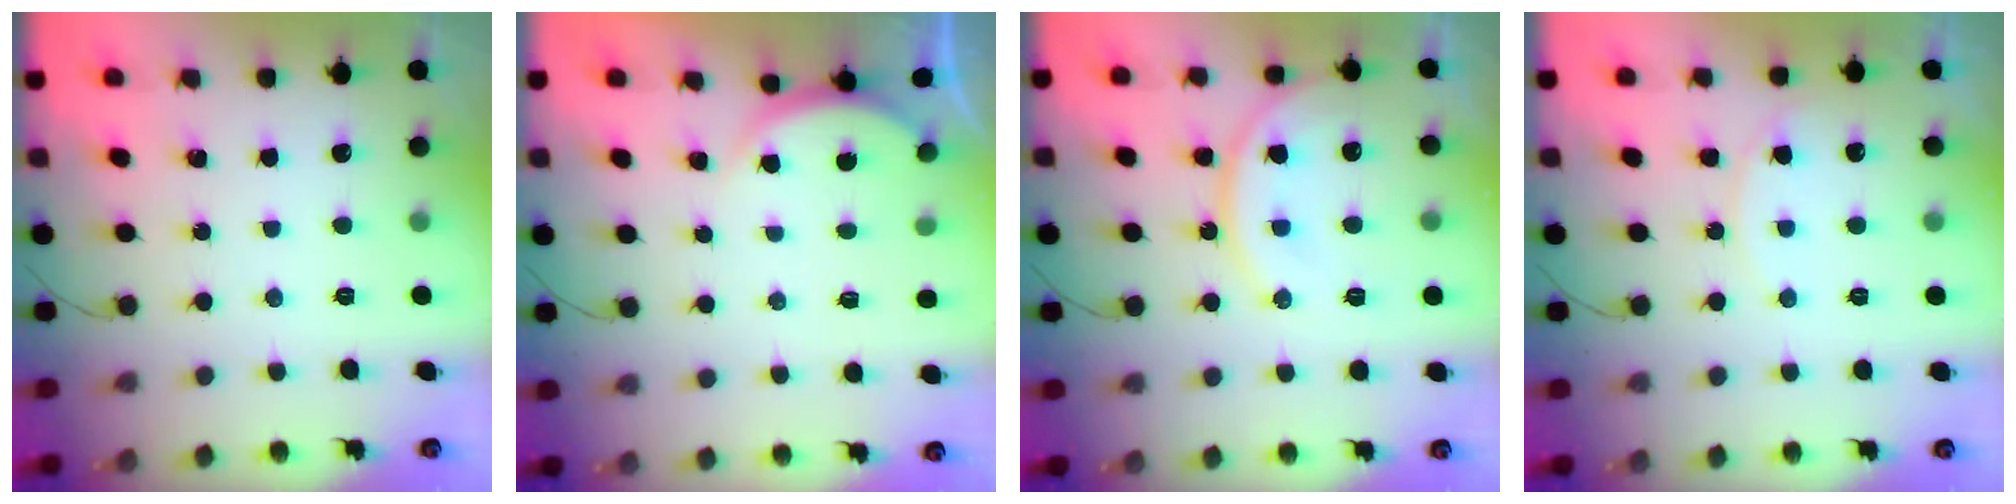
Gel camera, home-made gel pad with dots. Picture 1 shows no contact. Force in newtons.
{"total": 2.8, "press": 2.8, "slide": 0.4}
{"total": 13.5, "press": 13.3, "slide": 1.8}
{"total": 7.1, "press": 7.1, "slide": 0.9}